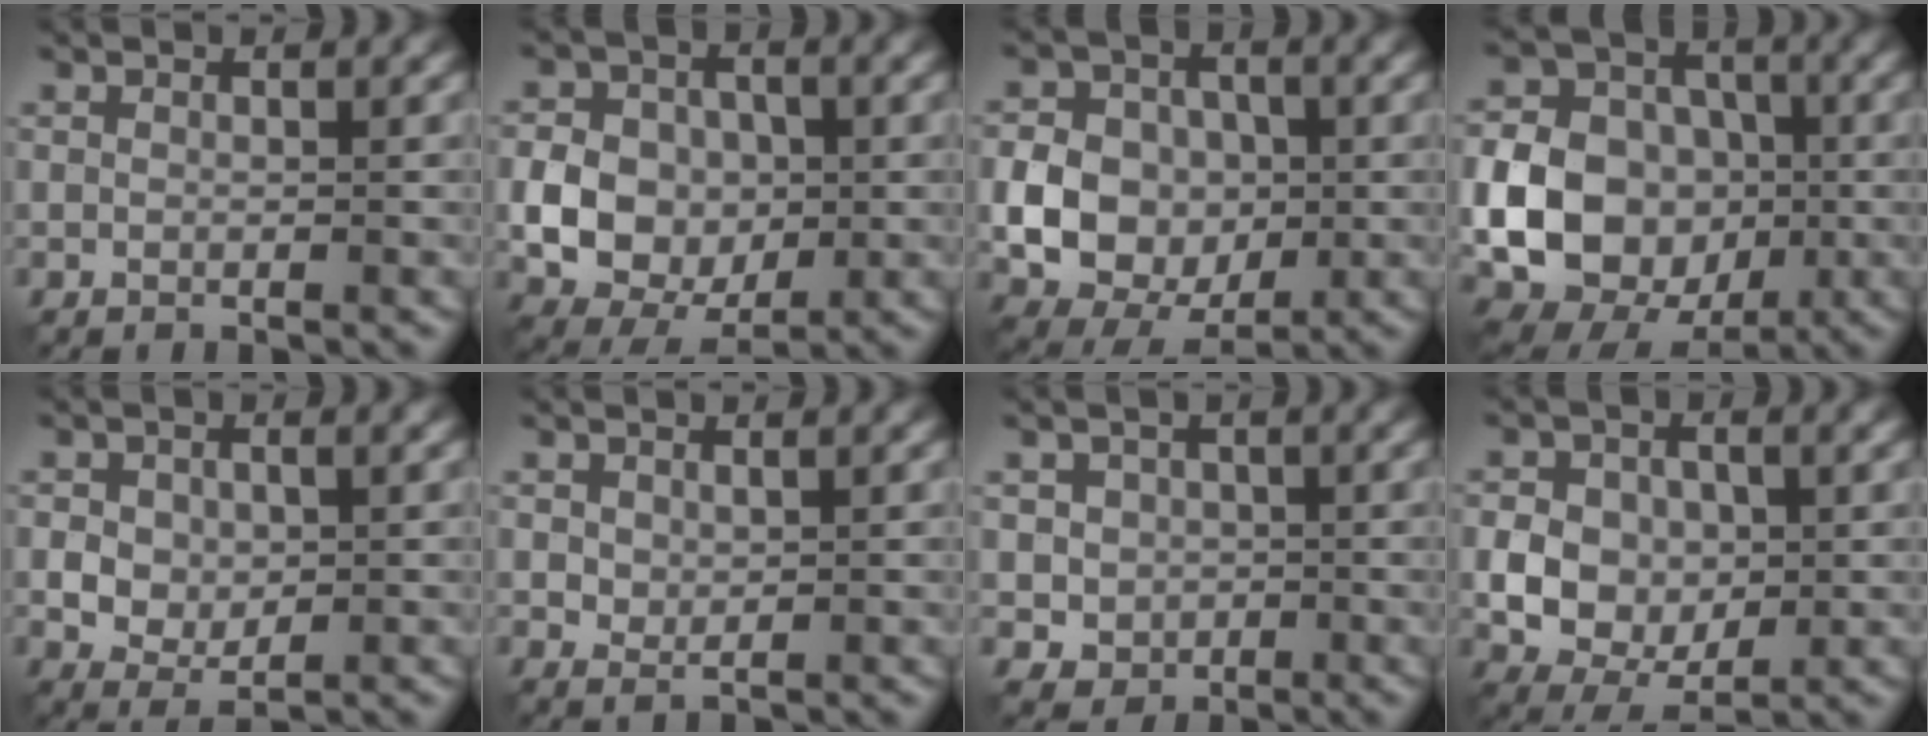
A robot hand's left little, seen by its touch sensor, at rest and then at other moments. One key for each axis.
{"total": 5.7, "fx": -0.7, "fy": 4.5, "fz": 3.5, "tx": -0.065, "ty": 0.000, "tz": -0.018}
{"total": 6.4, "fx": -0.8, "fy": 5.1, "fz": 3.7, "tx": -0.069, "ty": 0.003, "tz": -0.022}
{"total": 9.8, "fx": -1.8, "fy": 7.7, "fz": 5.7, "tx": -0.106, "ty": -0.005, "tz": -0.039}
{"total": 3.1, "fx": -0.1, "fy": 2.2, "fz": 2.3, "tx": -0.043, "ty": -0.003, "tz": -0.001}
{"total": 1.3, "fx": 0.4, "fy": 1.0, "fz": 0.8, "tx": -0.015, "ty": -0.003, "tz": 0.012}
{"total": 3.2, "fx": 0.0, "fy": 3.0, "fz": 1.1, "tx": -0.011, "ty": 0.000, "tz": -0.008}
{"total": 4.8, "fx": -0.3, "fy": 3.6, "fz": 3.2, "tx": -0.061, "ty": -0.004, "tz": -0.003}